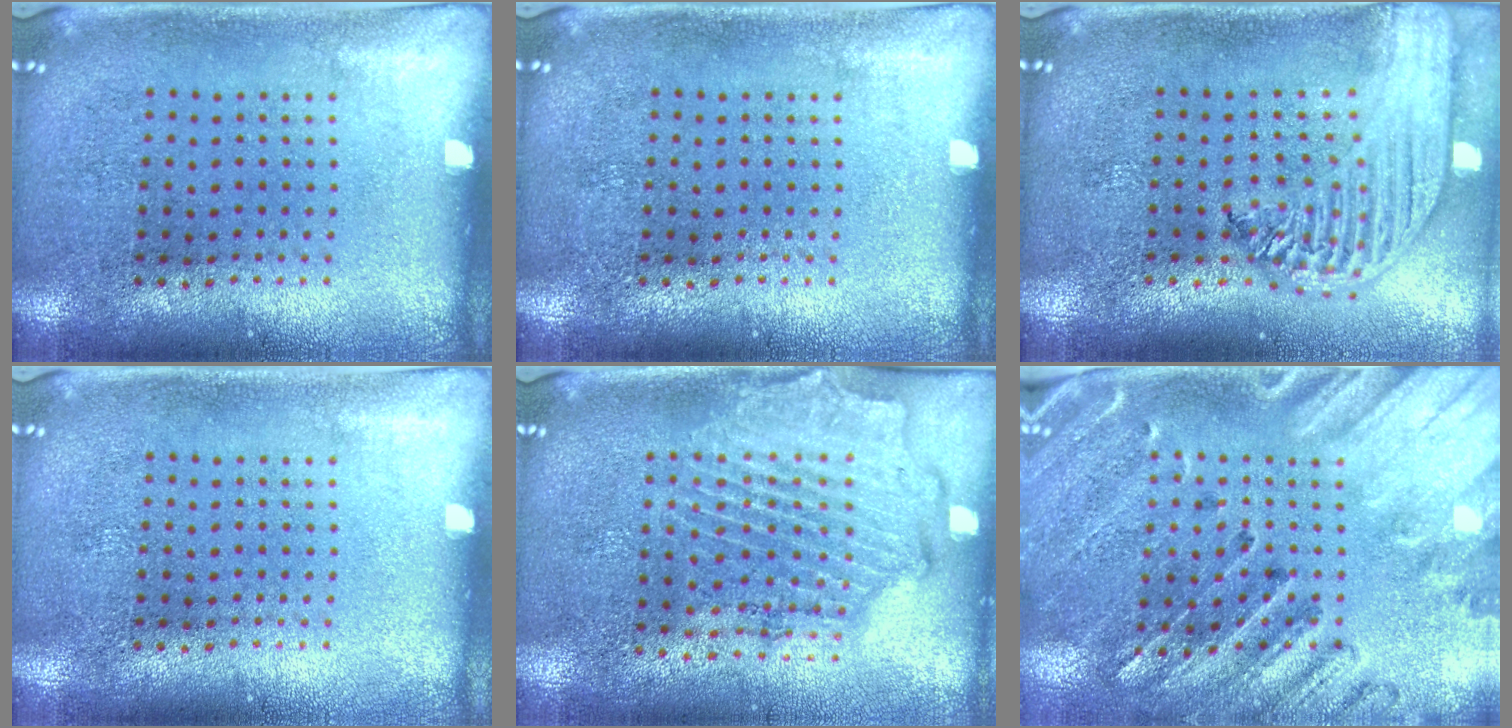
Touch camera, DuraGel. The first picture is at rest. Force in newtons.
{"total": 0.0}
{"total": 2.8, "press": 2.2, "slide": 1.6}
{"total": 0.0}
{"total": 1.9, "press": 1.7, "slide": 0.7}
{"total": 2.6, "press": 2.4, "slide": 1.1}